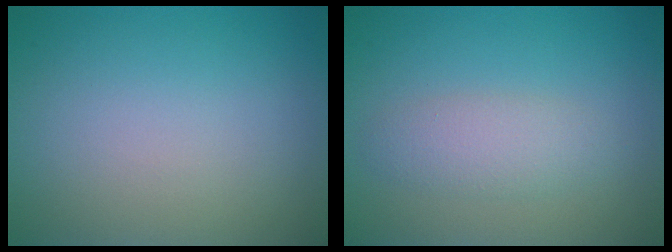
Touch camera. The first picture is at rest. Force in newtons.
{"total": 2.4, "press": 2.4, "slide": 0.1}